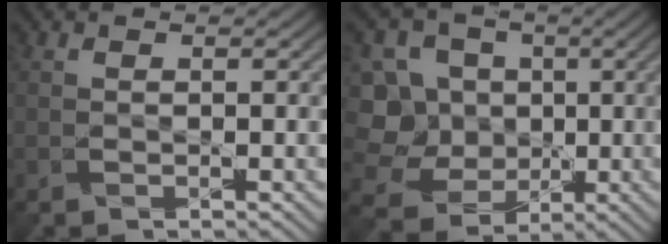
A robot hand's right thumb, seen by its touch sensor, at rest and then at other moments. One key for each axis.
{"total": 12.4, "fx": 0.5, "fy": 11.2, "fz": 5.4, "tx": -0.221, "ty": 0.039, "tz": -0.003}